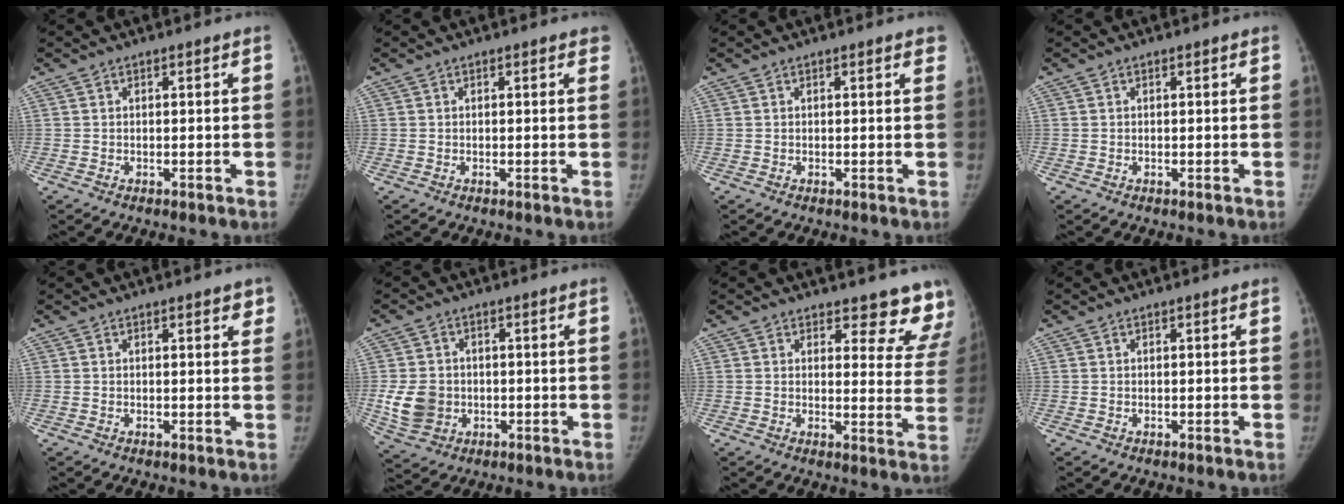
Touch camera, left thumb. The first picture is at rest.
{"total": 1.0, "force": [0.7, 0.4, 0.6], "torque": [0.000, 0.001, 0.004]}
{"total": 1.4, "force": [1.0, 0.5, 0.9], "torque": [-0.003, 0.000, 0.008]}
{"total": 0.0}
{"total": 2.4, "force": [1.4, 0.9, 1.7], "torque": [-0.007, -0.003, 0.013]}
{"total": 8.0, "force": [-1.0, 6.8, 4.1], "torque": [-0.064, 0.003, -0.009]}
{"total": 11.9, "force": [11.0, 4.0, 2.2], "torque": [0.032, -0.089, 0.096]}
{"total": 0.0}